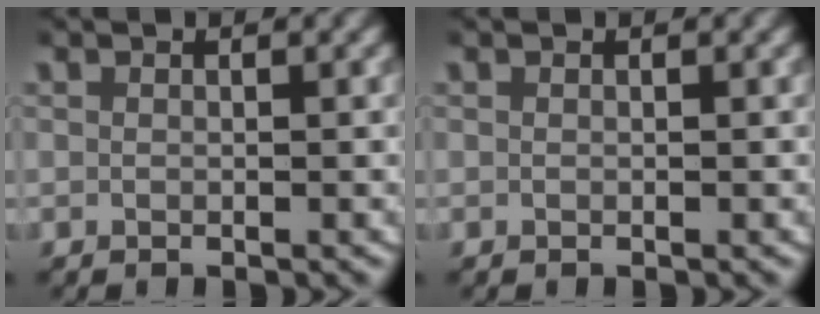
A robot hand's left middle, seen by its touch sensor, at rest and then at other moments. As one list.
[{"total": 0.0}]